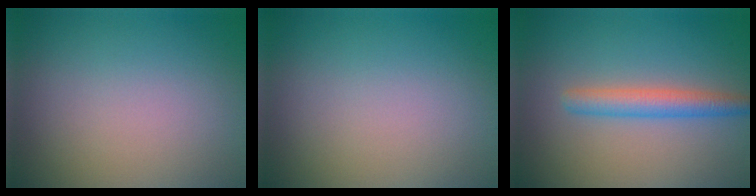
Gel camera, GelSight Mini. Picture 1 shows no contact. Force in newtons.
{"total": 0.0}
{"total": 2.9, "press": 2.9, "slide": 0.0}